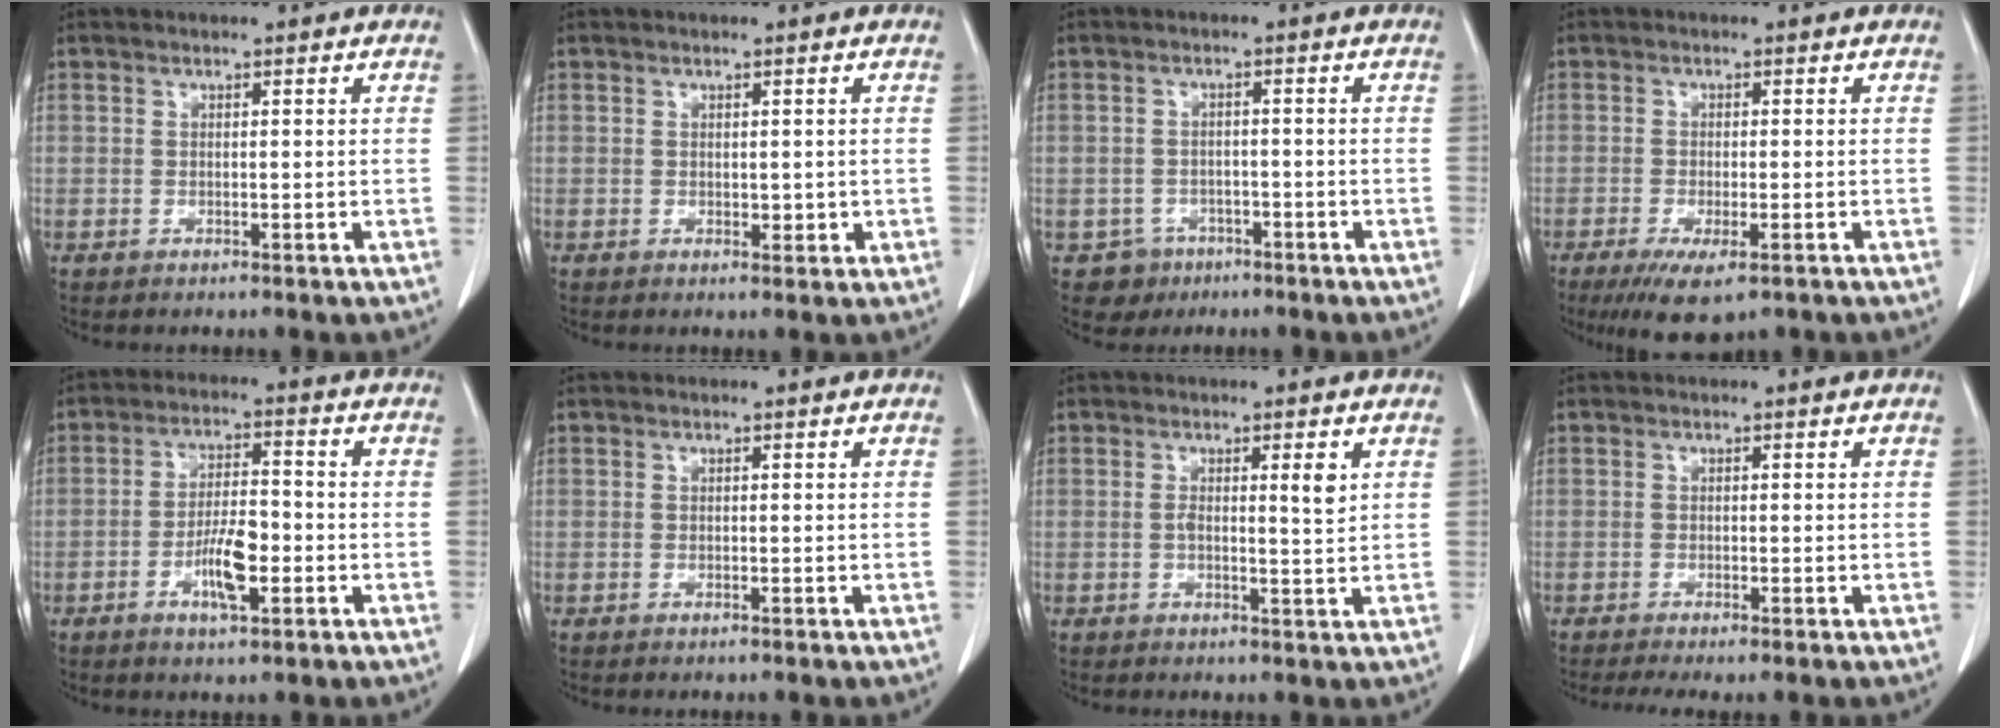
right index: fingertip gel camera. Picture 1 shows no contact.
{"total": 1.4, "force": [0.0, 0.9, 1.1], "torque": [-0.011, -0.002, 0.003]}
{"total": 4.1, "force": [-2.2, 3.4, -0.2], "torque": [0.006, 0.013, -0.030]}
{"total": 6.6, "force": [-4.0, 1.8, 4.9], "torque": [-0.079, -0.016, -0.061]}
{"total": 6.9, "force": [-2.4, 1.9, 6.2], "torque": [-0.118, 0.002, -0.041]}
{"total": 0.0}
{"total": 3.3, "force": [0.9, 0.3, 3.2], "torque": [-0.053, 0.001, 0.012]}
{"total": 3.4, "force": [-2.6, 0.4, 2.2], "torque": [-0.035, -0.009, -0.041]}